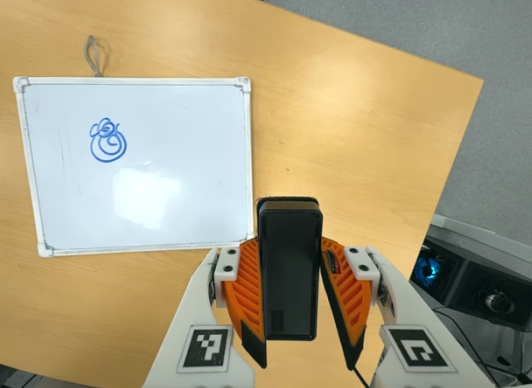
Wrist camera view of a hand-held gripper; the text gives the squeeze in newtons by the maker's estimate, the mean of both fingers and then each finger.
{"total": 6.3, "left": 4.9, "right": 7.6}